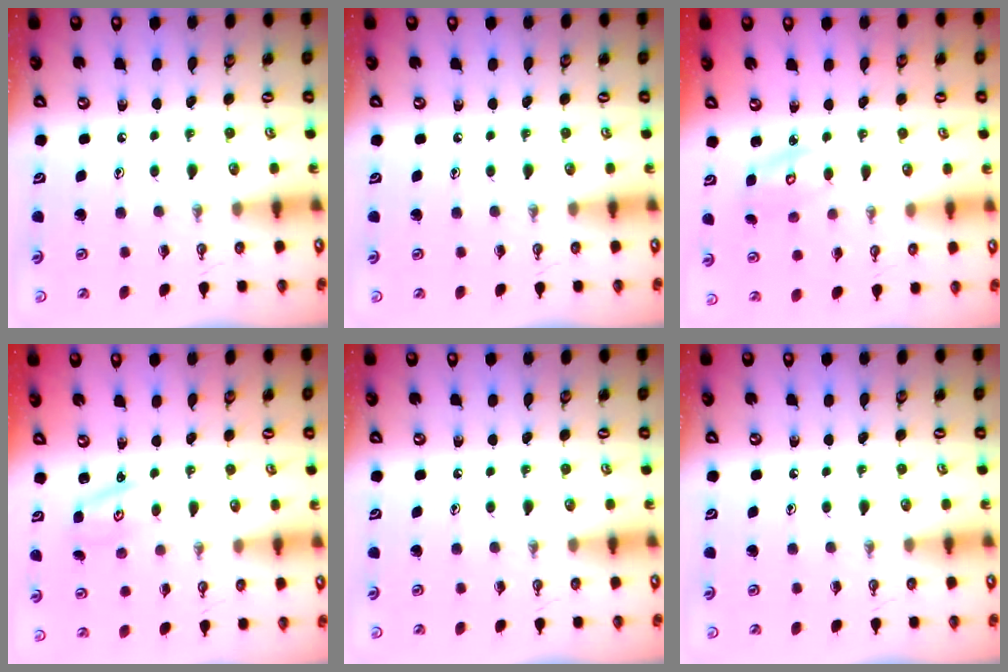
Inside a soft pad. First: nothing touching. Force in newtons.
{"total": 0.0}
{"total": 3.2, "press": 3.2, "slide": 0.2}
{"total": 1.5, "press": 1.5, "slide": 0.1}
{"total": 0.0}
{"total": 0.0}